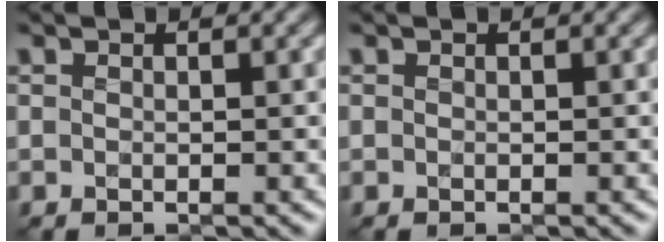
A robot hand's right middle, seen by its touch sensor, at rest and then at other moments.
{"total": 0.0}